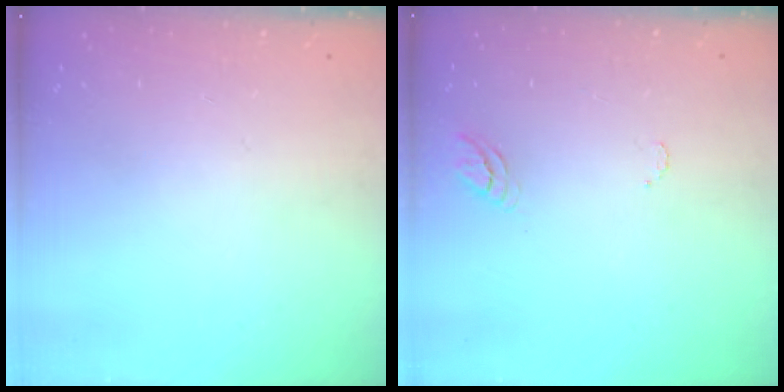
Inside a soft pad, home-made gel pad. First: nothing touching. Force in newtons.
{"total": 5.1, "press": 5.1, "slide": 0.4}